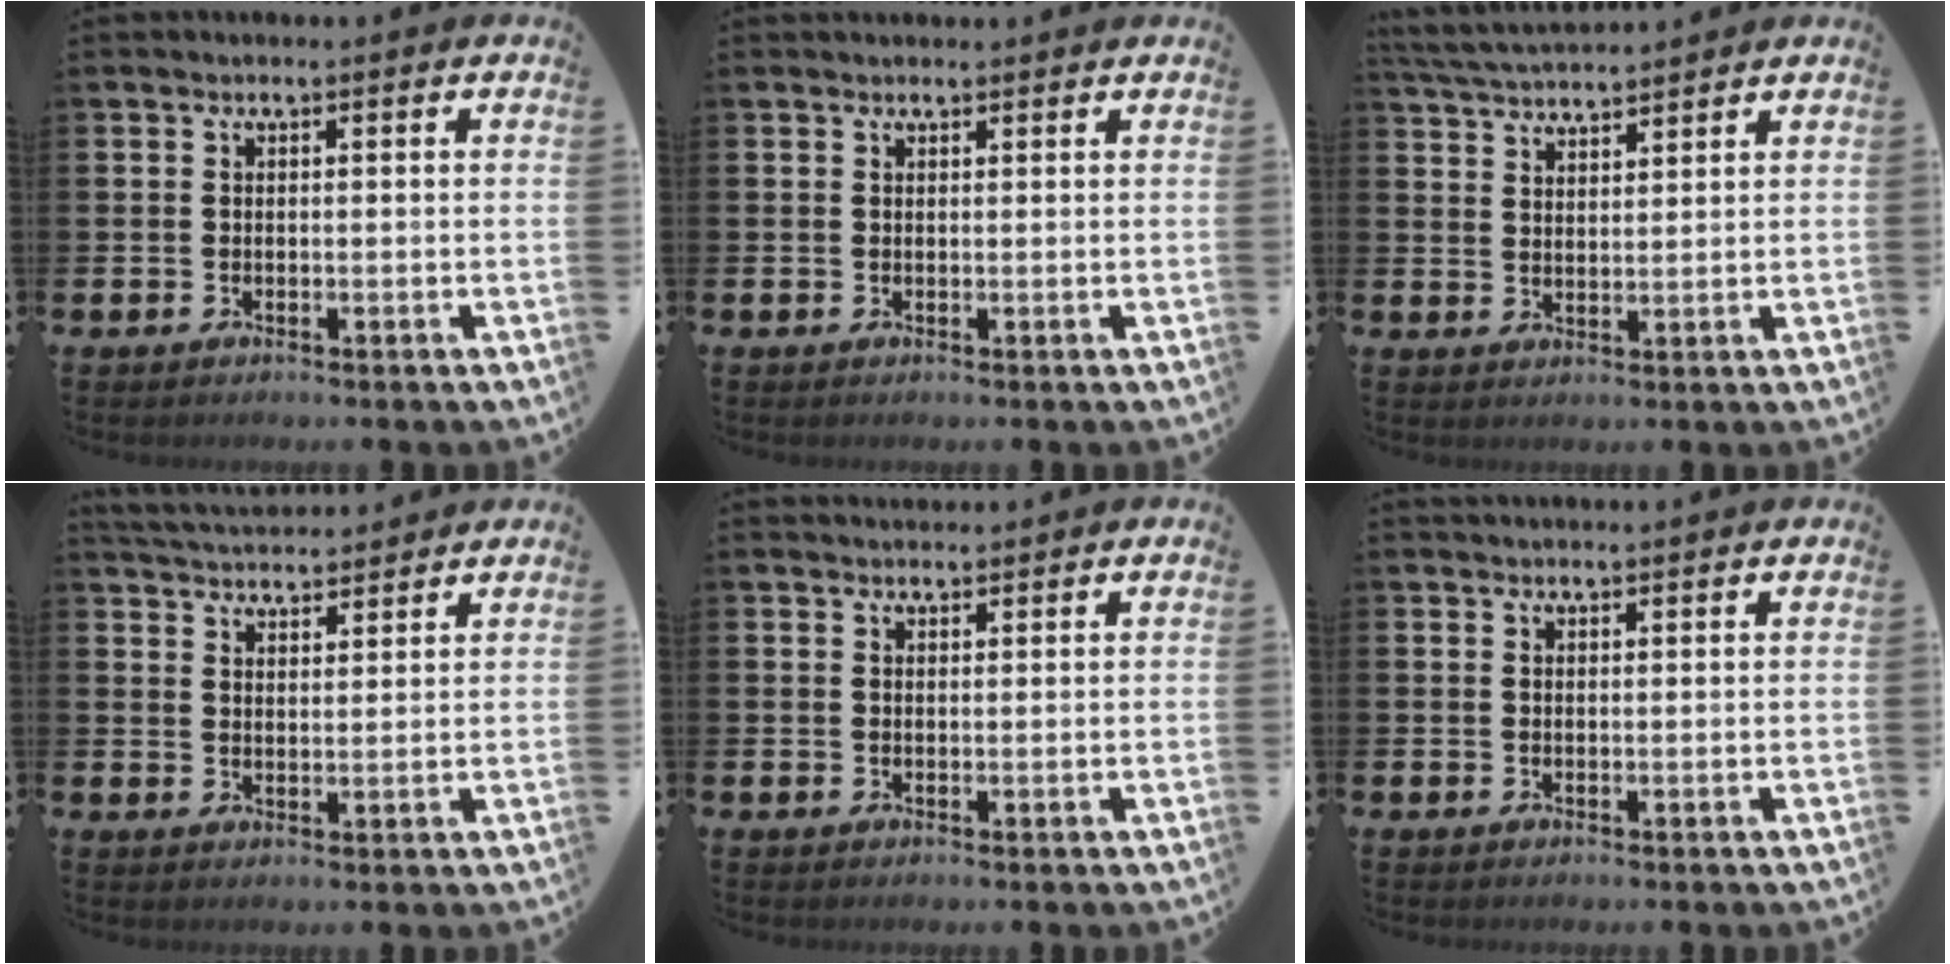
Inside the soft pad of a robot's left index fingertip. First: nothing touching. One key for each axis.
{"total": 0.8, "fx": 0.8, "fy": 0.2, "fz": 0.0, "tx": 0.008, "ty": -0.001, "tz": 0.013}
{"total": 4.2, "fx": 4.2, "fy": 0.5, "fz": 0.4, "tx": -0.024, "ty": -0.019, "tz": 0.076}
{"total": 4.3, "fx": 4.3, "fy": 0.6, "fz": 0.0, "tx": -0.016, "ty": -0.022, "tz": 0.078}
{"total": 1.6, "fx": 1.6, "fy": 0.3, "fz": 0.1, "tx": 0.010, "ty": -0.008, "tz": 0.027}
{"total": 1.1, "fx": 1.1, "fy": 0.0, "fz": 0.0, "tx": 0.008, "ty": -0.004, "tz": 0.019}